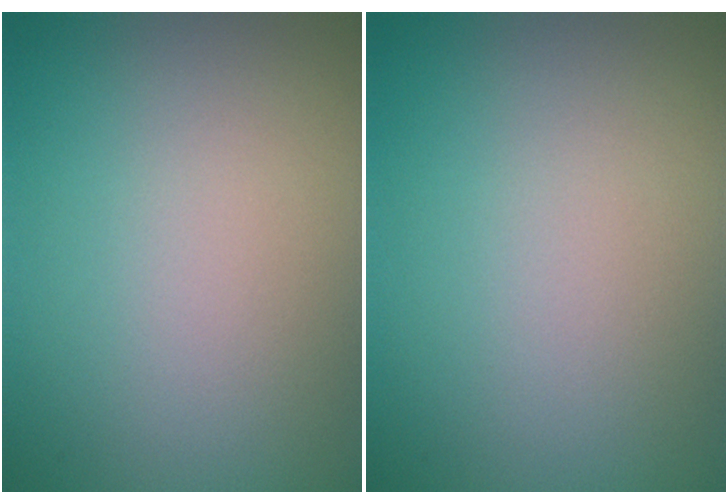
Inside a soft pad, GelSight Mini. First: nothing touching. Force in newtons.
{"total": 0.0}